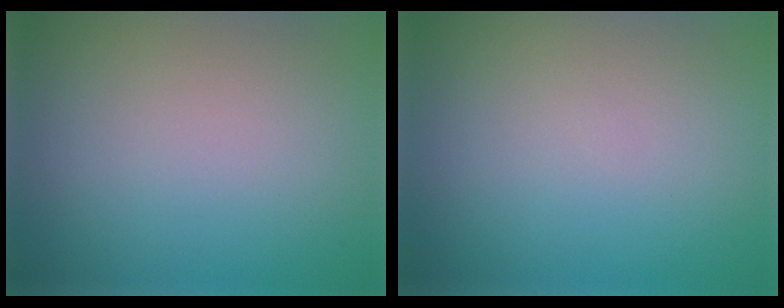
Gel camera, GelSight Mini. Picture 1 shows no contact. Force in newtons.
{"total": 0.0}